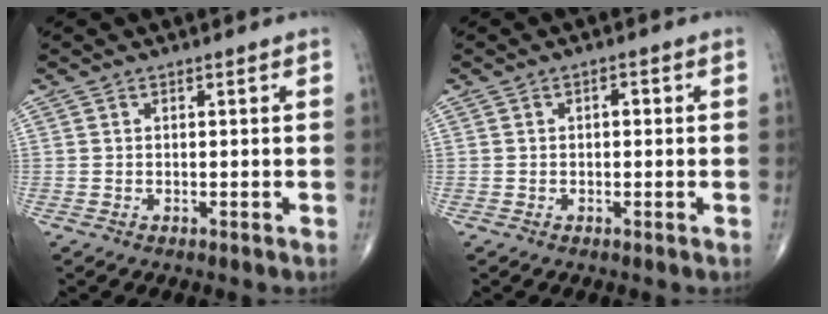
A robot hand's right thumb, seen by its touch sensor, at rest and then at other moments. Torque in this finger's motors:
{"motor_torque": [0.71, 1.49, 0.37, 0.12, -0.04]}